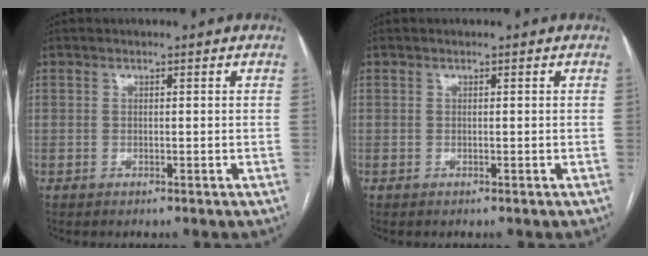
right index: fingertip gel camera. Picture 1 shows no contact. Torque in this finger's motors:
{"motor_torque": [0.00, 0.00, 0.00, 0.00]}